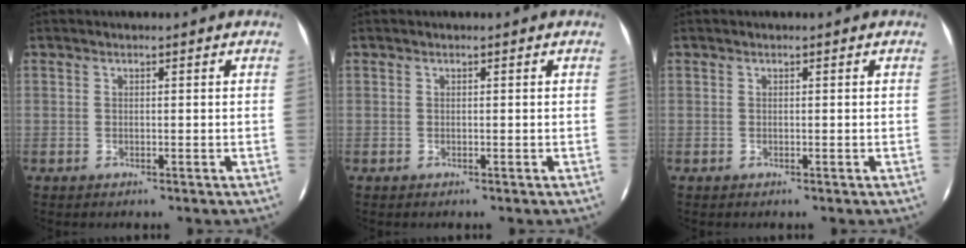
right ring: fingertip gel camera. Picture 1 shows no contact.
{"total": 0.0}
{"total": 0.0}